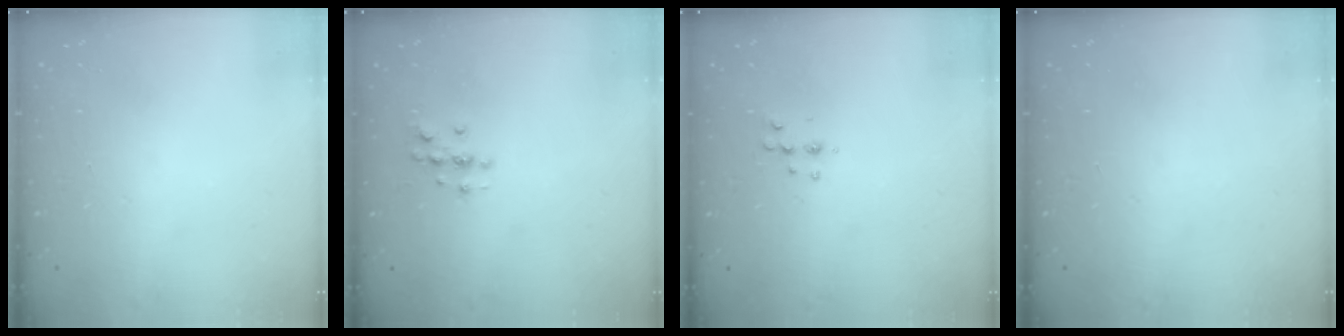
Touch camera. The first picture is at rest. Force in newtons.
{"total": 2.0, "press": 2.0, "slide": 0.2}
{"total": 5.2, "press": 5.0, "slide": 1.1}
{"total": 0.0}